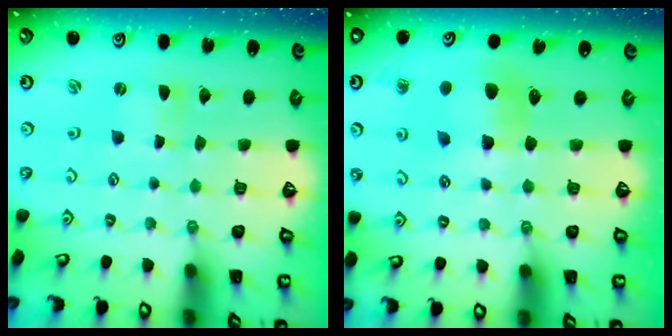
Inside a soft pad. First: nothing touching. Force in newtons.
{"total": 7.6, "press": 7.6, "slide": 0.7}